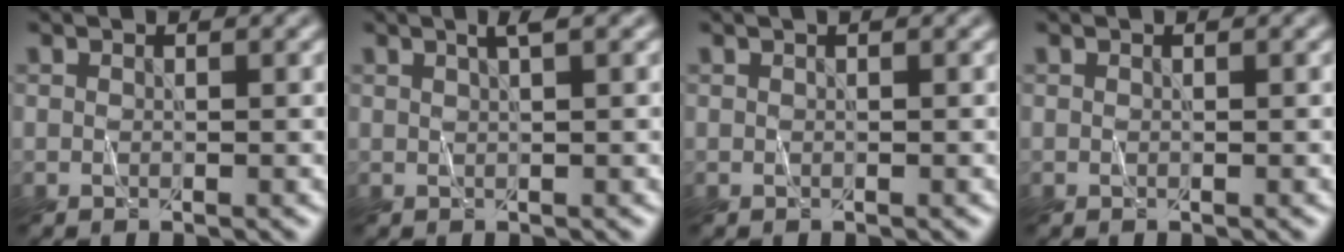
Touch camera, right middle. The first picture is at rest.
{"total": 1.7, "force": [0.8, 0.3, 1.4], "torque": [-0.019, 0.001, 0.010]}
{"total": 0.7, "force": [0.4, 0.2, 0.5], "torque": [-0.006, -0.002, 0.001]}
{"total": 0.0}